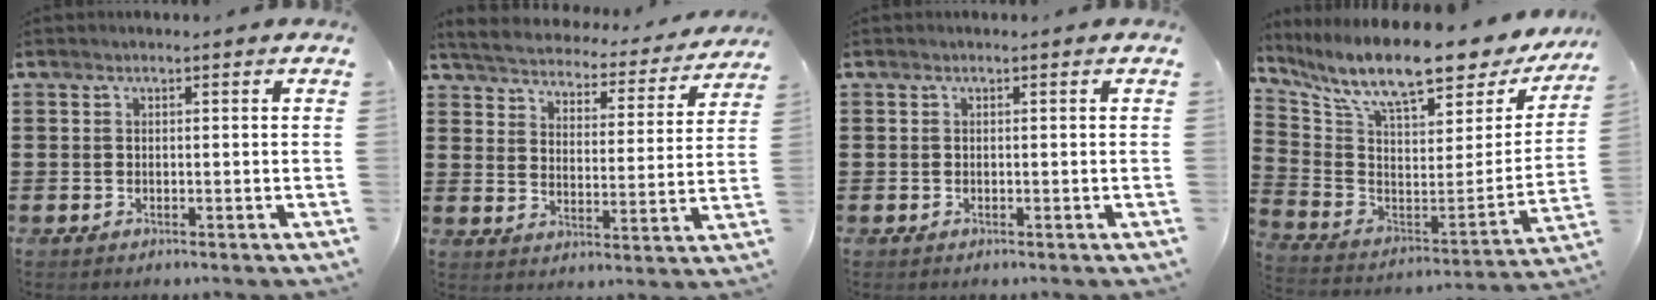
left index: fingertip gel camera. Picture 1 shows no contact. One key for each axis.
{"total": 3.9, "fx": 3.8, "fy": 0.1, "fz": 0.4, "tx": -0.033, "ty": -0.032, "tz": 0.059}
{"total": 0.0}
{"total": 12.5, "fx": 9.8, "fy": 2.5, "fz": 7.4, "tx": -0.163, "ty": -0.071, "tz": 0.165}